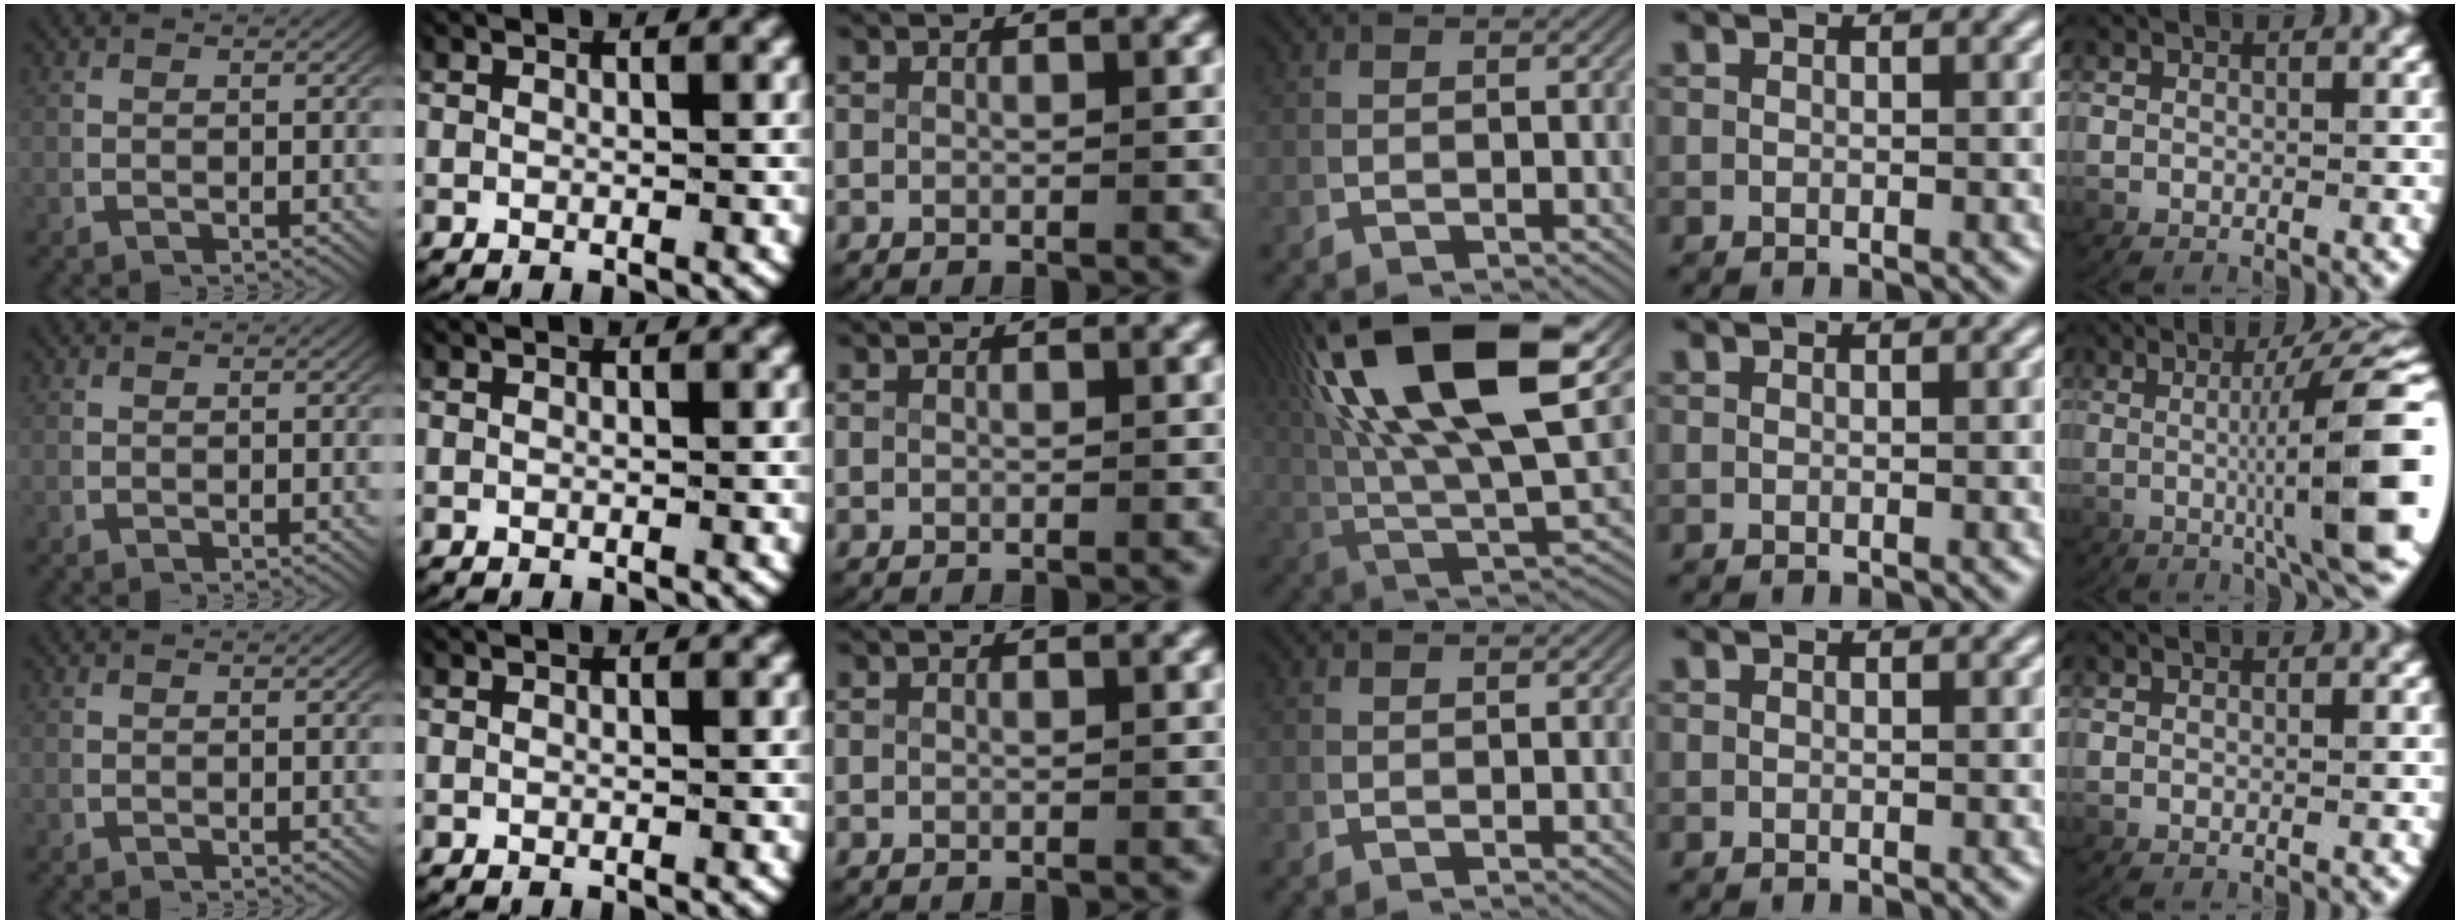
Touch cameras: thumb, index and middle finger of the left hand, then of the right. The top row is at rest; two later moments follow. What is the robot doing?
{"motion": "lift_and_place", "object": "plastic wrap"}